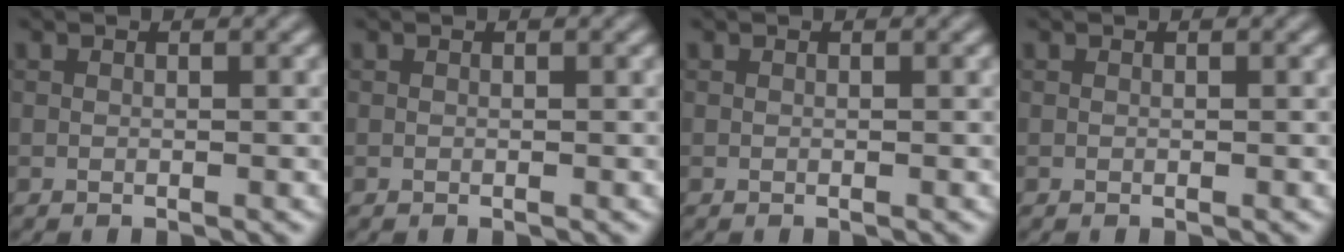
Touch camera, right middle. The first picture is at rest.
{"total": 0.0}
{"total": 0.0}
{"total": 0.0}